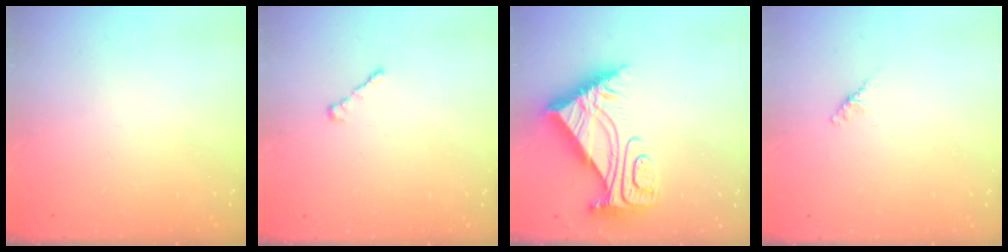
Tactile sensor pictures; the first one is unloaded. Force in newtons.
{"total": 1.4, "press": 1.3, "slide": 0.5}
{"total": 11.1, "press": 11.1, "slide": 1.0}
{"total": 1.8, "press": 1.7, "slide": 0.6}